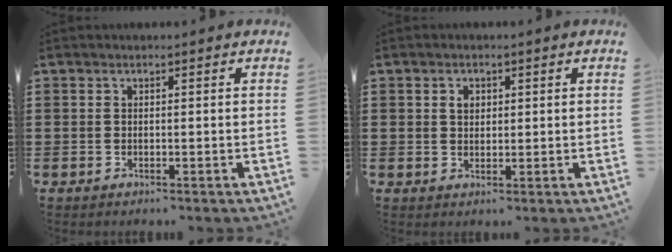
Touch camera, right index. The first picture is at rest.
{"total": 1.9, "force": [0.6, 1.4, 1.1], "torque": [-0.026, 0.008, 0.011]}